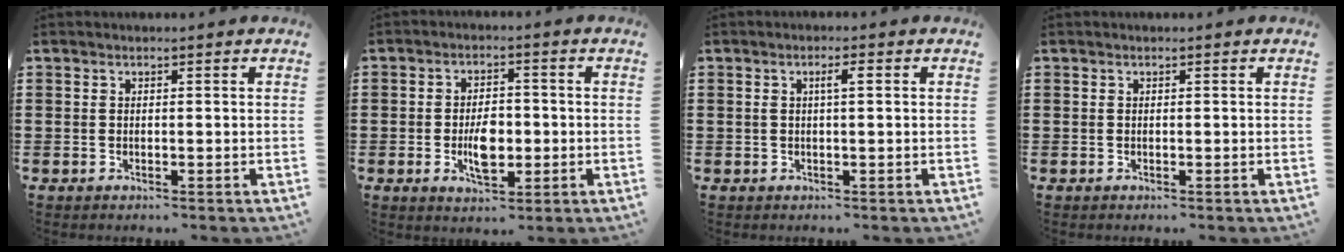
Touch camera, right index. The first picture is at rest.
{"total": 5.6, "force": [-1.1, 2.8, 4.7], "torque": [-0.074, -0.004, -0.022]}
{"total": 2.1, "force": [0.4, 0.3, 2.0], "torque": [-0.039, 0.003, 0.004]}
{"total": 0.0}